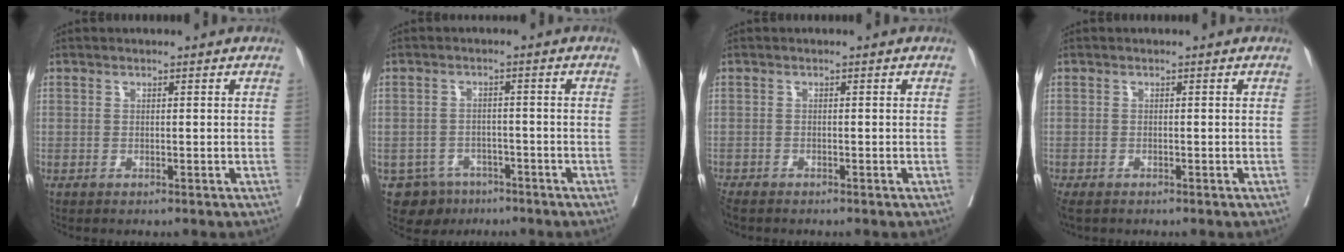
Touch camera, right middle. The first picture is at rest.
{"total": 5.2, "force": [-3.4, 3.9, 0.7], "torque": [-0.005, 0.007, -0.044]}
{"total": 2.8, "force": [-2.5, 0.7, 1.1], "torque": [-0.025, -0.010, -0.046]}
{"total": 3.7, "force": [-2.7, 1.7, 1.9], "torque": [-0.044, -0.013, -0.045]}